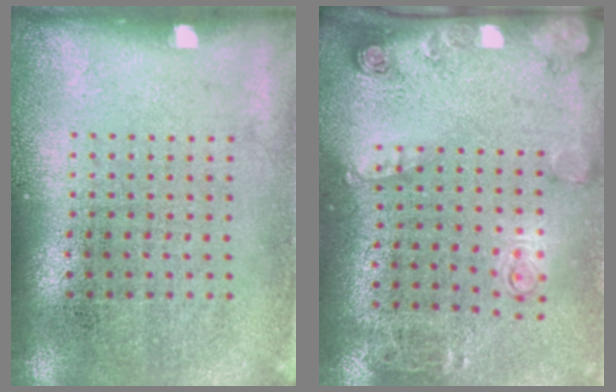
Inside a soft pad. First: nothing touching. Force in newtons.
{"total": 2.0, "press": 1.2, "slide": 1.6}